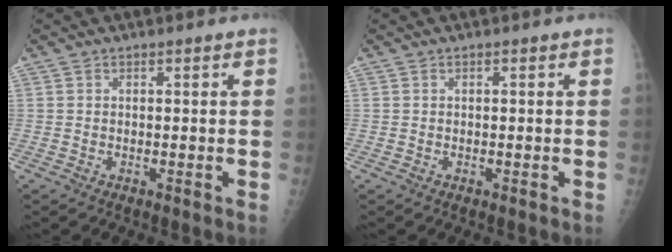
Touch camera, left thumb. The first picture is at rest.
{"total": 0.0}